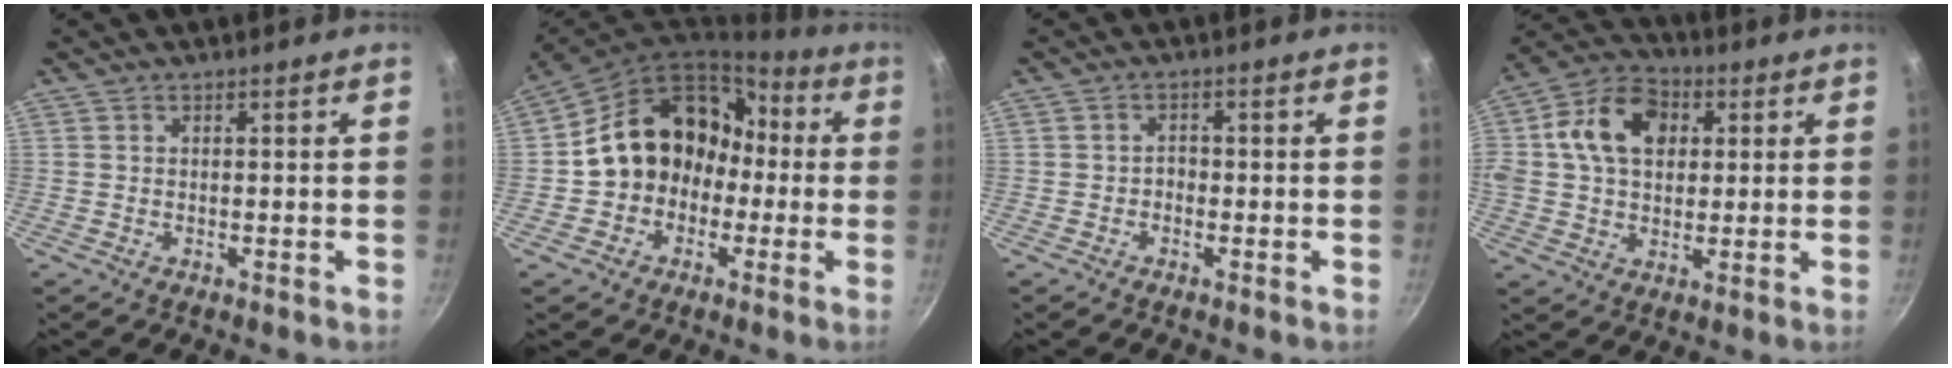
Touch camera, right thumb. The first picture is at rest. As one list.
[{"total": 16.4, "force": [-1.0, 13.8, 8.8], "torque": [-0.102, 0.072, -0.013]}, {"total": 1.5, "force": [-0.7, 1.1, 0.7], "torque": [-0.003, 0.011, -0.014]}, {"total": 15.1, "force": [3.3, 11.0, 9.7], "torque": [-0.154, 0.020, 0.038]}]